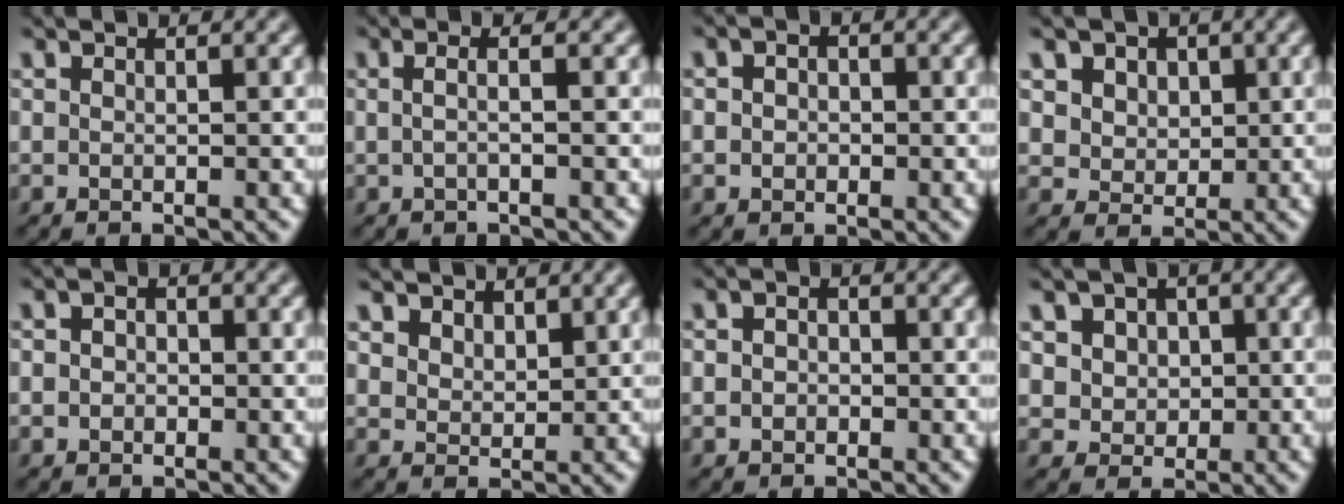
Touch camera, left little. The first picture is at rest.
{"total": 2.7, "force": [0.6, 1.2, 2.4], "torque": [-0.026, 0.020, -0.015]}
{"total": 2.3, "force": [0.0, 1.8, 1.5], "torque": [-0.021, 0.010, -0.014]}
{"total": 5.0, "force": [2.2, 4.1, 1.9], "torque": [-0.044, -0.003, 0.035]}
{"total": 2.6, "force": [0.0, 2.0, 1.6], "torque": [-0.019, 0.009, -0.018]}
{"total": 2.9, "force": [1.9, 1.9, 1.1], "torque": [-0.046, -0.008, 0.040]}
{"total": 2.3, "force": [-0.2, 1.8, 1.4], "torque": [-0.016, 0.007, -0.019]}
{"total": 5.2, "force": [1.5, 4.4, 2.3], "torque": [-0.044, 0.008, 0.017]}